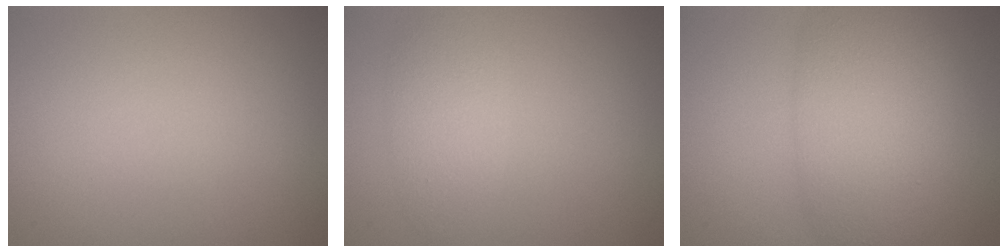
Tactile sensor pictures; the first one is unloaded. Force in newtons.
{"total": 2.6, "press": 2.6, "slide": 0.1}
{"total": 7.3, "press": 7.3, "slide": 0.5}